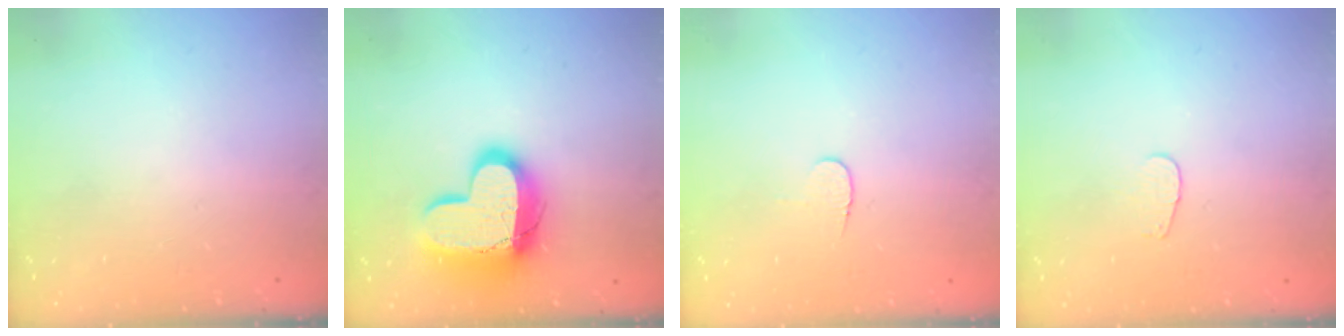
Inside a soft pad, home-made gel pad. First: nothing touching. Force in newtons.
{"total": 16.7, "press": 16.7, "slide": 1.5}
{"total": 4.0, "press": 4.0, "slide": 0.4}
{"total": 3.4, "press": 3.4, "slide": 0.4}